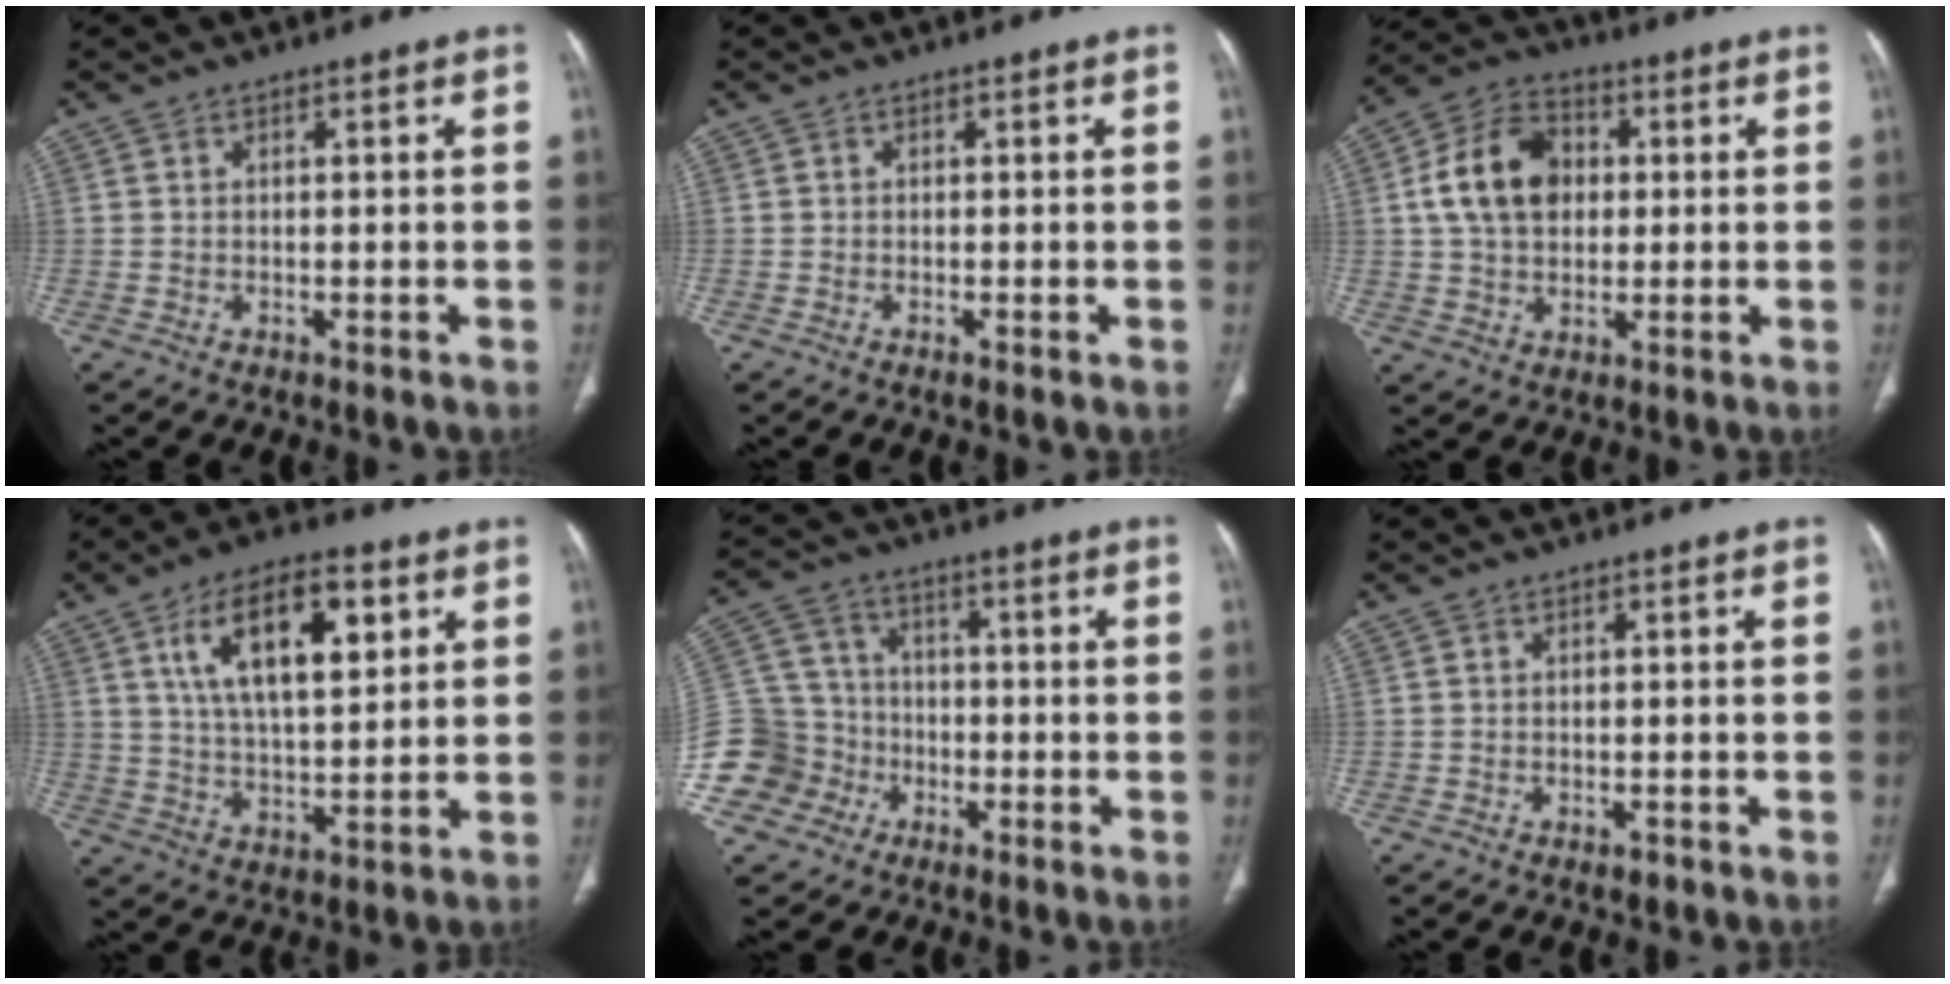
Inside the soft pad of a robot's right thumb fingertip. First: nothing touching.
{"total": 0.7, "force": [-0.4, 0.1, 0.5], "torque": [-0.012, -0.002, -0.007]}
{"total": 13.2, "force": [1.7, 9.8, 8.7], "torque": [-0.136, 0.015, 0.024]}
{"total": 15.4, "force": [6.1, 6.9, 12.4], "torque": [-0.186, -0.011, 0.108]}
{"total": 13.7, "force": [-5.5, 12.3, 2.5], "torque": [-0.046, 0.062, -0.095]}
{"total": 0.8, "force": [-0.6, 0.5, 0.4], "torque": [-0.002, 0.000, -0.007]}